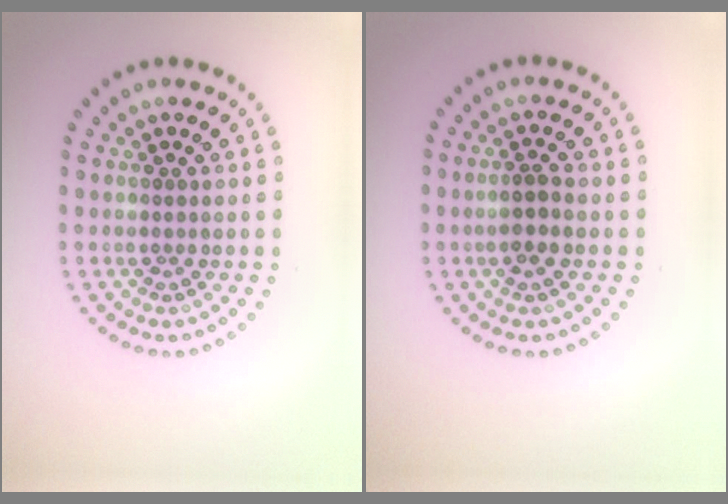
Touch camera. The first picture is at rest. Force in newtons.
{"total": 2.0, "press": 1.8, "slide": 0.8}